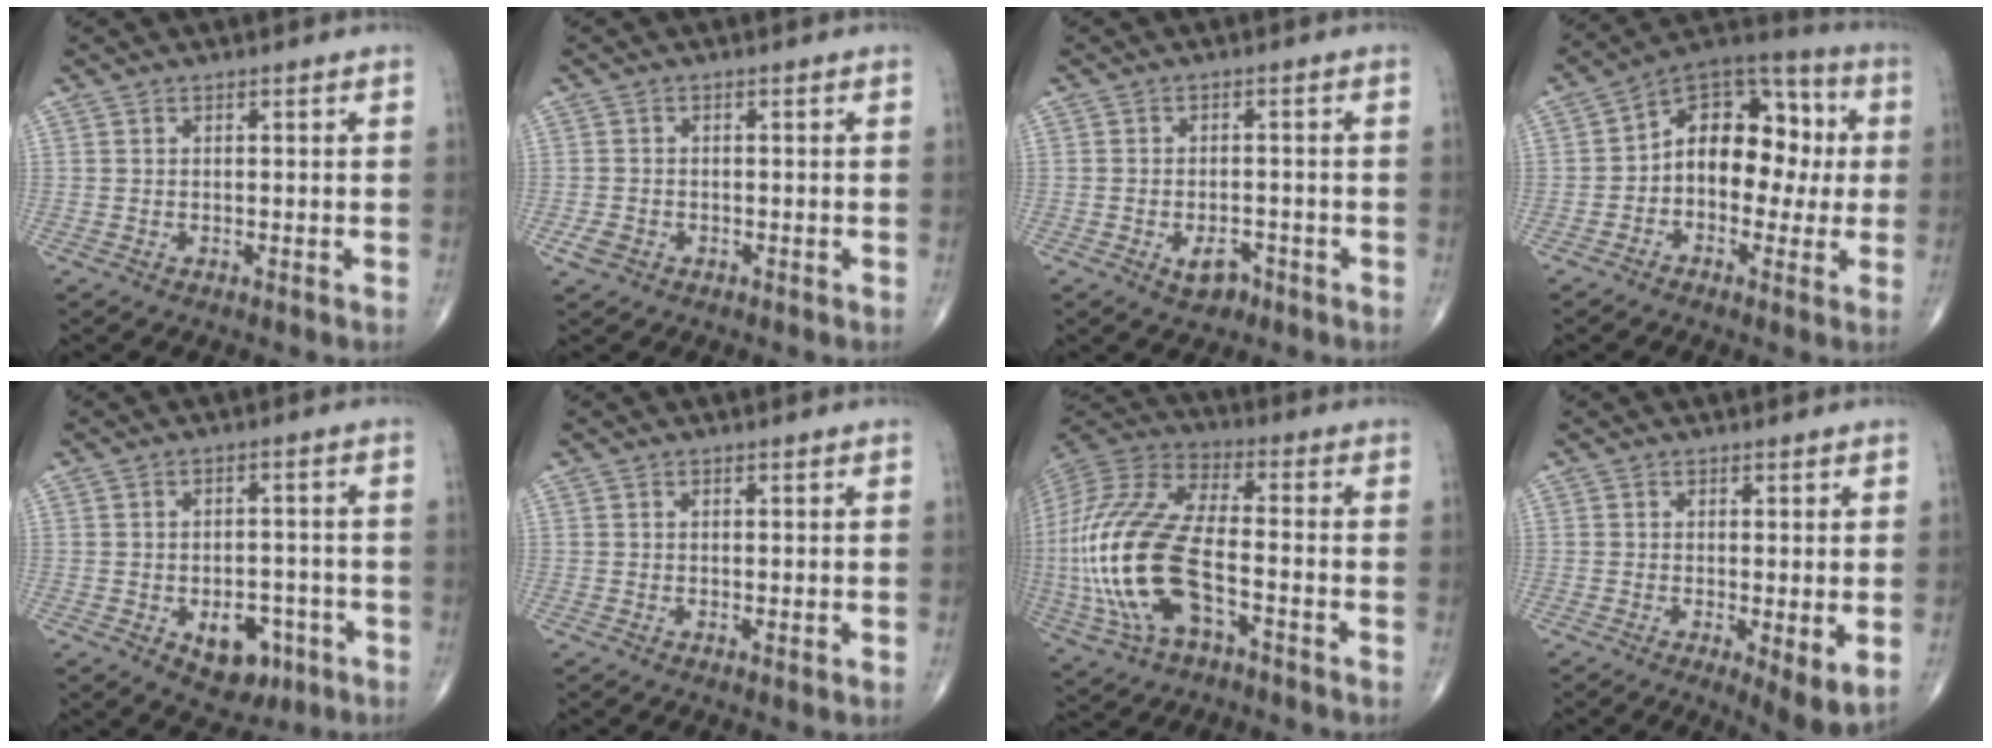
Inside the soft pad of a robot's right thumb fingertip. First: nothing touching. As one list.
[{"total": 1.8, "force": [-1.0, 1.3, 0.8], "torque": [-0.017, 0.005, -0.017]}, {"total": 3.9, "force": [-2.0, 2.3, 2.3], "torque": [-0.024, 0.011, -0.029]}, {"total": 15.3, "force": [0.0, 10.5, 11.2], "torque": [-0.120, 0.045, -0.016]}, {"total": 8.3, "force": [-3.3, 5.4, 5.4], "torque": [-0.041, 0.020, -0.036]}, {"total": 0.8, "force": [0.0, 0.2, 0.8], "torque": [-0.015, -0.005, 0.000]}, {"total": 24.0, "force": [-5.8, 10.8, 20.6], "torque": [-0.494, 0.010, -0.102]}, {"total": 5.9, "force": [-1.0, 1.6, 5.6], "torque": [-0.091, -0.022, -0.016]}]